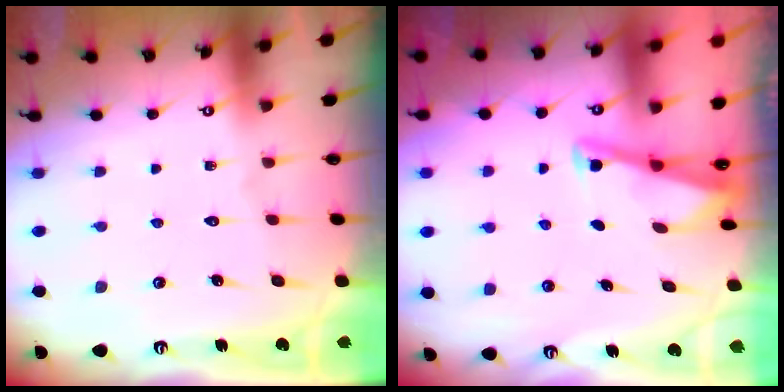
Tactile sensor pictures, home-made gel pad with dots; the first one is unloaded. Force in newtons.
{"total": 2.9, "press": 2.9, "slide": 0.3}